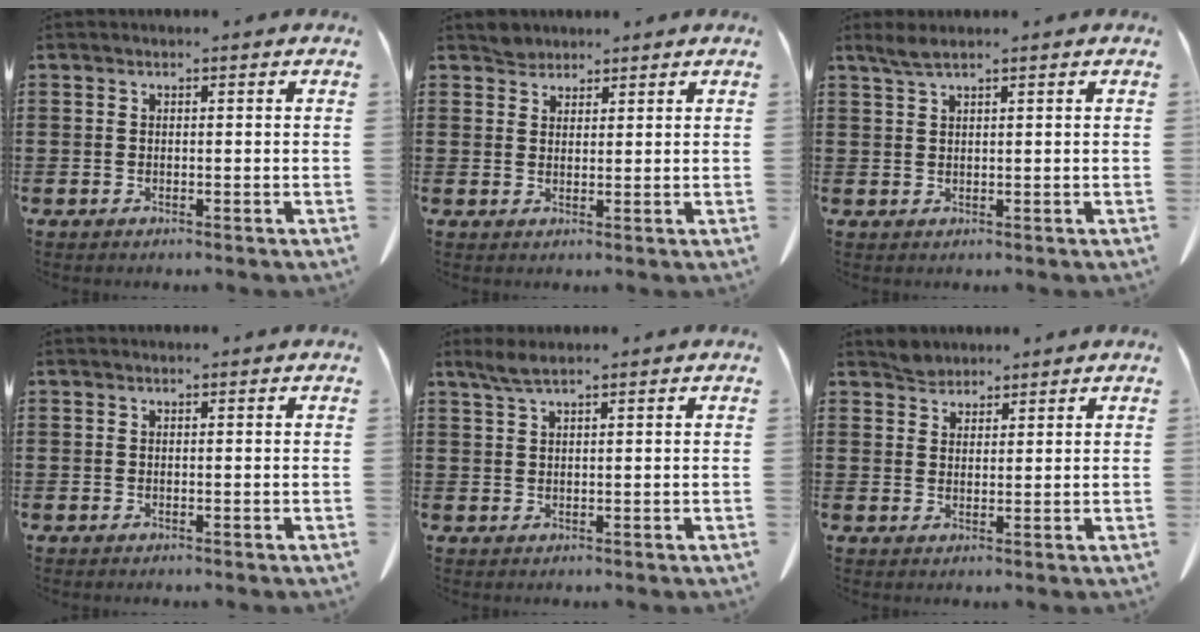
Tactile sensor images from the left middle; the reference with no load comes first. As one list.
[{"total": 2.1, "force": [1.9, 0.8, 0.0], "torque": [-0.006, 0.004, 0.039]}, {"total": 2.0, "force": [1.5, 0.2, 1.4], "torque": [-0.030, 0.002, 0.028]}, {"total": 0.0}, {"total": 2.5, "force": [1.8, 0.3, 1.7], "torque": [-0.036, 0.002, 0.033]}, {"total": 2.3, "force": [2.2, 0.8, 0.0], "torque": [-0.006, 0.004, 0.043]}]